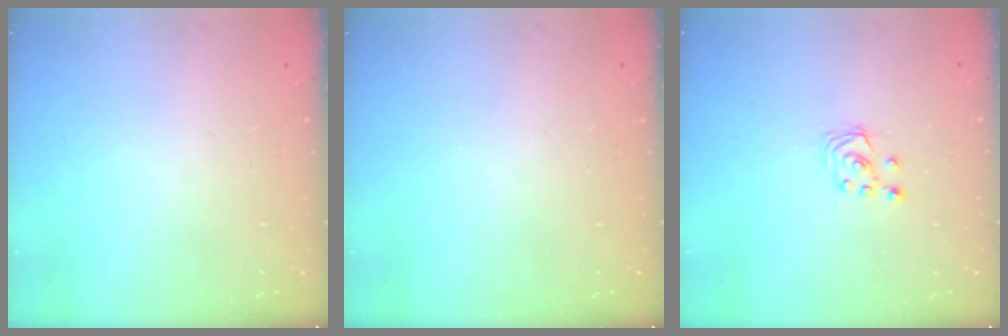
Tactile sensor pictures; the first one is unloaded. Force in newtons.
{"total": 0.0}
{"total": 2.9, "press": 2.8, "slide": 0.3}